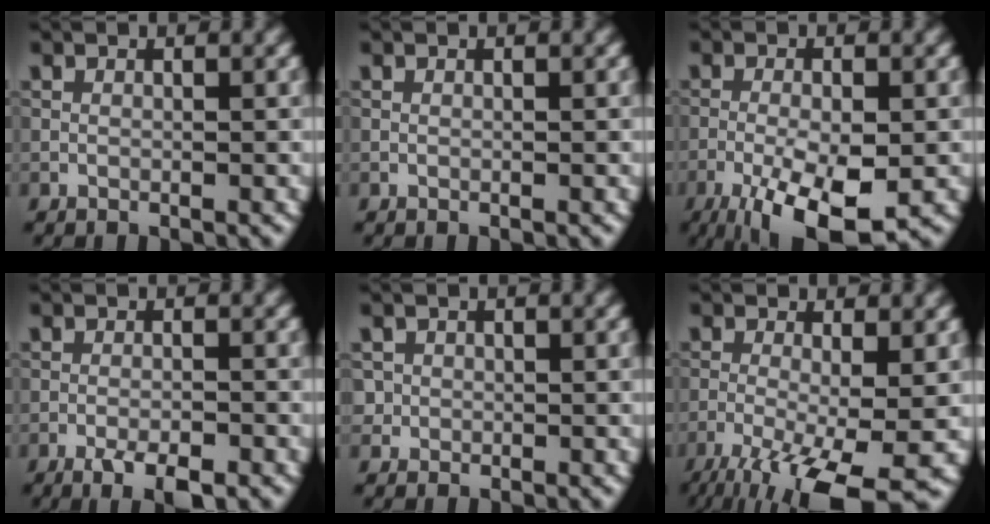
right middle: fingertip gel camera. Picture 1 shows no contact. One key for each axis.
{"total": 0.0}
{"total": 8.5, "fx": -4.0, "fy": 2.6, "fz": 7.0, "tx": -0.128, "ty": -0.012, "tz": -0.065}
{"total": 3.5, "fx": -2.2, "fy": 0.8, "fz": 2.6, "tx": -0.050, "ty": -0.004, "tz": -0.037}
{"total": 1.2, "fx": 0.0, "fy": 1.2, "fz": 0.1, "tx": 0.012, "ty": -0.003, "tz": 0.000}
{"total": 10.3, "fx": -5.2, "fy": 2.9, "fz": 8.4, "tx": -0.150, "ty": -0.027, "tz": -0.089}